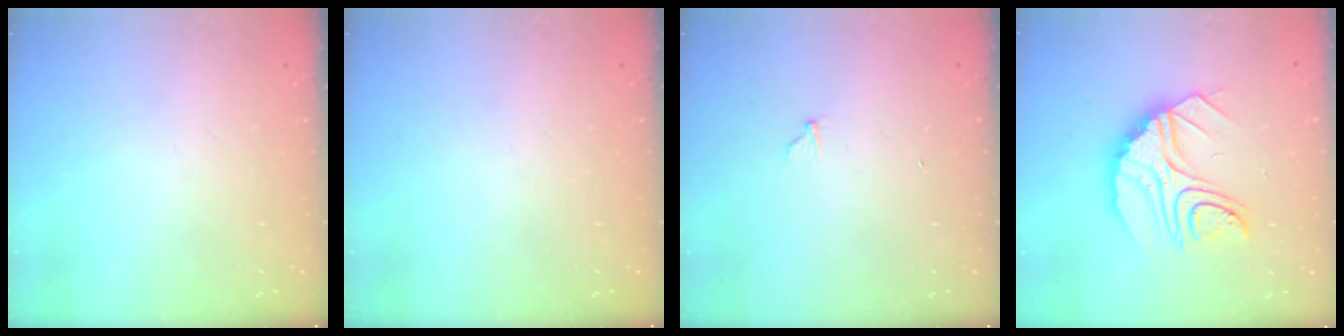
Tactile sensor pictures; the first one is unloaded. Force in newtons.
{"total": 0.0}
{"total": 3.3, "press": 3.3, "slide": 0.3}
{"total": 14.2, "press": 14.1, "slide": 1.2}